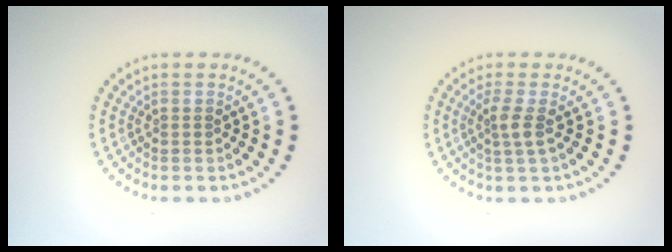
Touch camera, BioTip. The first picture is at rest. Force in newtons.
{"total": 1.8, "press": 1.4, "slide": 1.2}